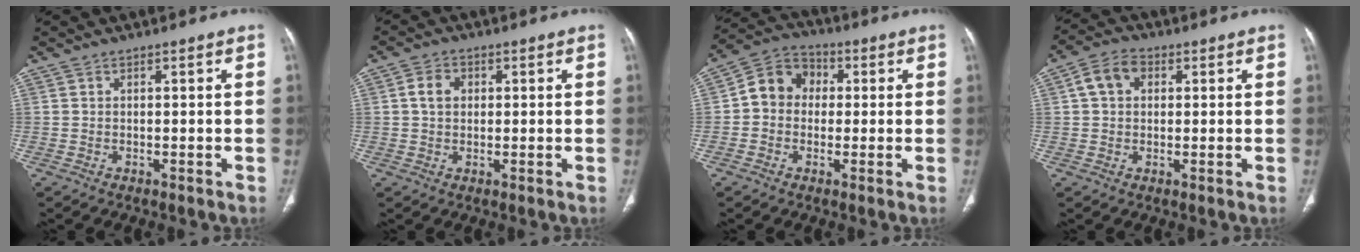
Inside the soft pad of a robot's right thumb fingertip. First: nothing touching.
{"total": 3.9, "force": [0.7, 3.0, 2.4], "torque": [-0.033, 0.006, 0.010]}
{"total": 8.5, "force": [0.2, 7.4, 4.2], "torque": [-0.048, 0.027, -0.014]}
{"total": 5.9, "force": [1.4, 4.4, 3.6], "torque": [-0.059, 0.013, 0.021]}